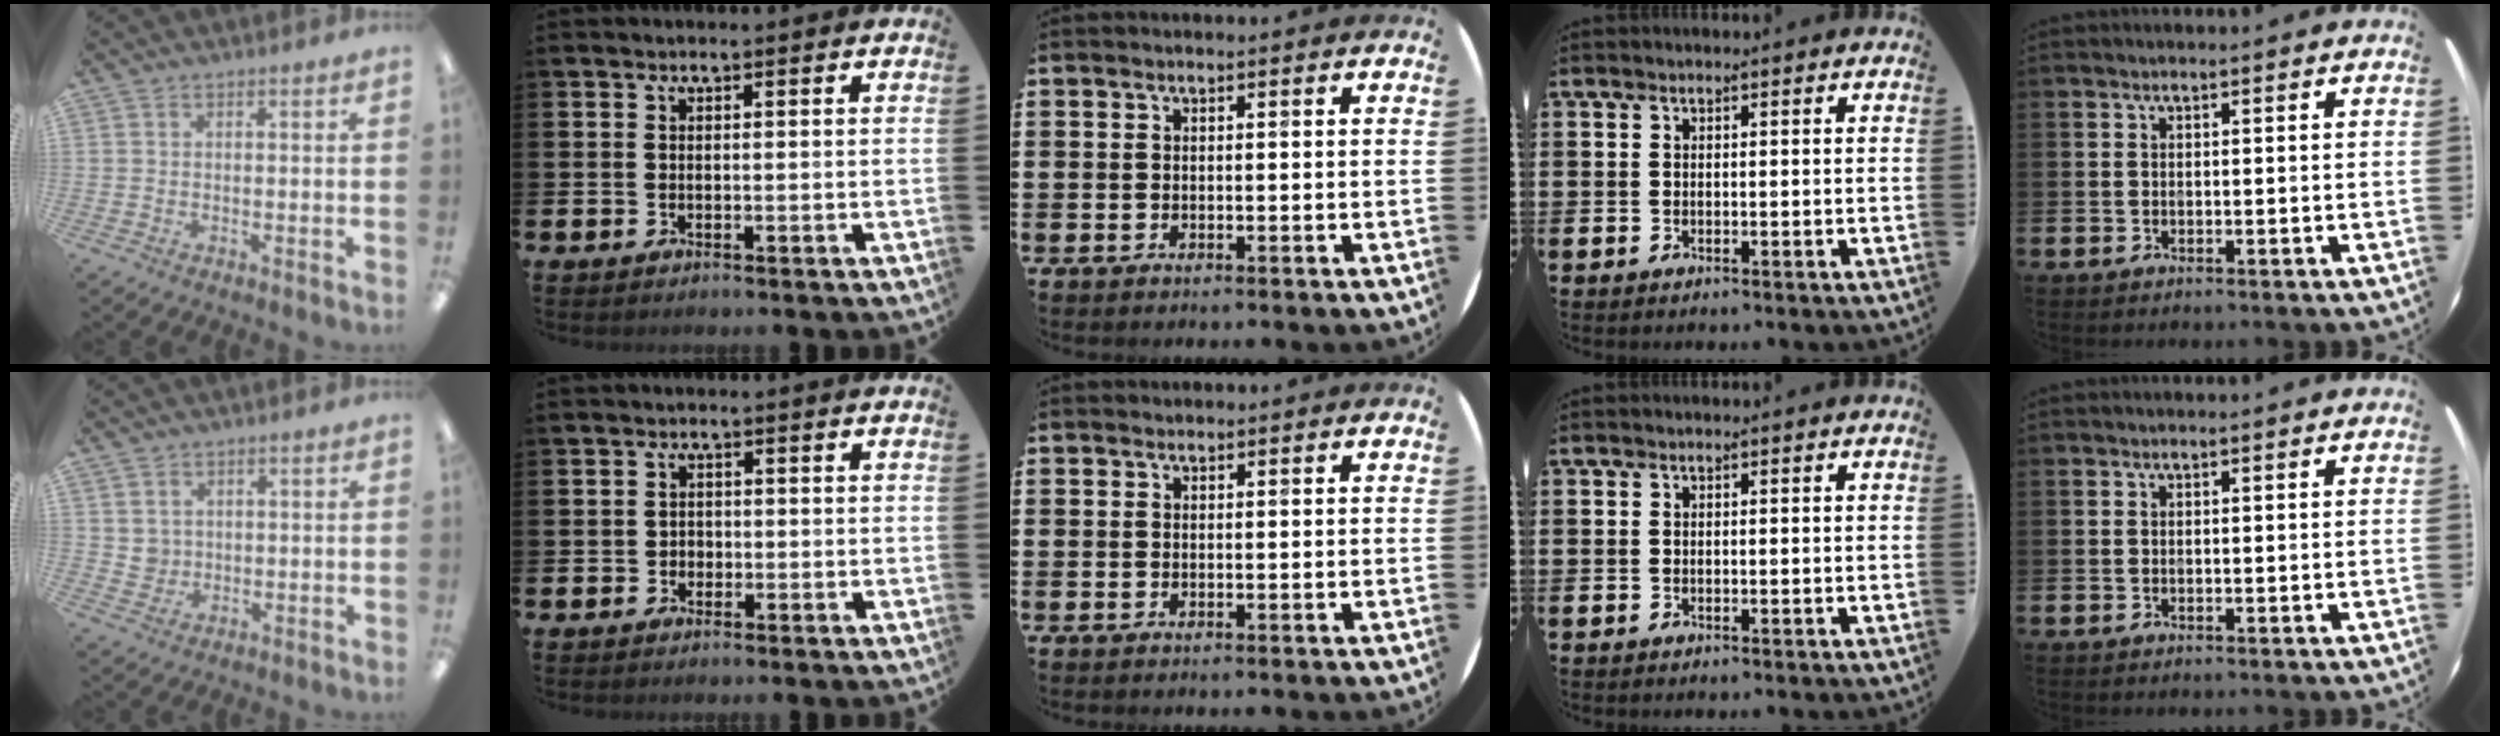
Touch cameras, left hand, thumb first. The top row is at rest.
{"thumb": {"total": 3.2, "force": [1.2, 3.0, 0.0], "torque": [0.000, 0.002, 0.021]}, "index": {"total": 1.4, "force": [-0.4, 1.3, 0.3], "torque": [0.001, 0.001, -0.013]}}